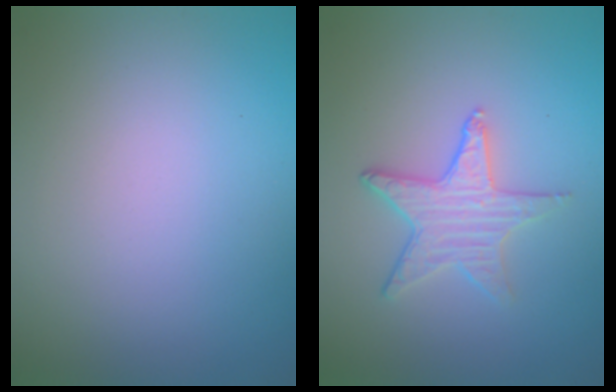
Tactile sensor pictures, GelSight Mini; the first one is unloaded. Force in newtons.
{"total": 3.2, "press": 3.0, "slide": 1.2}